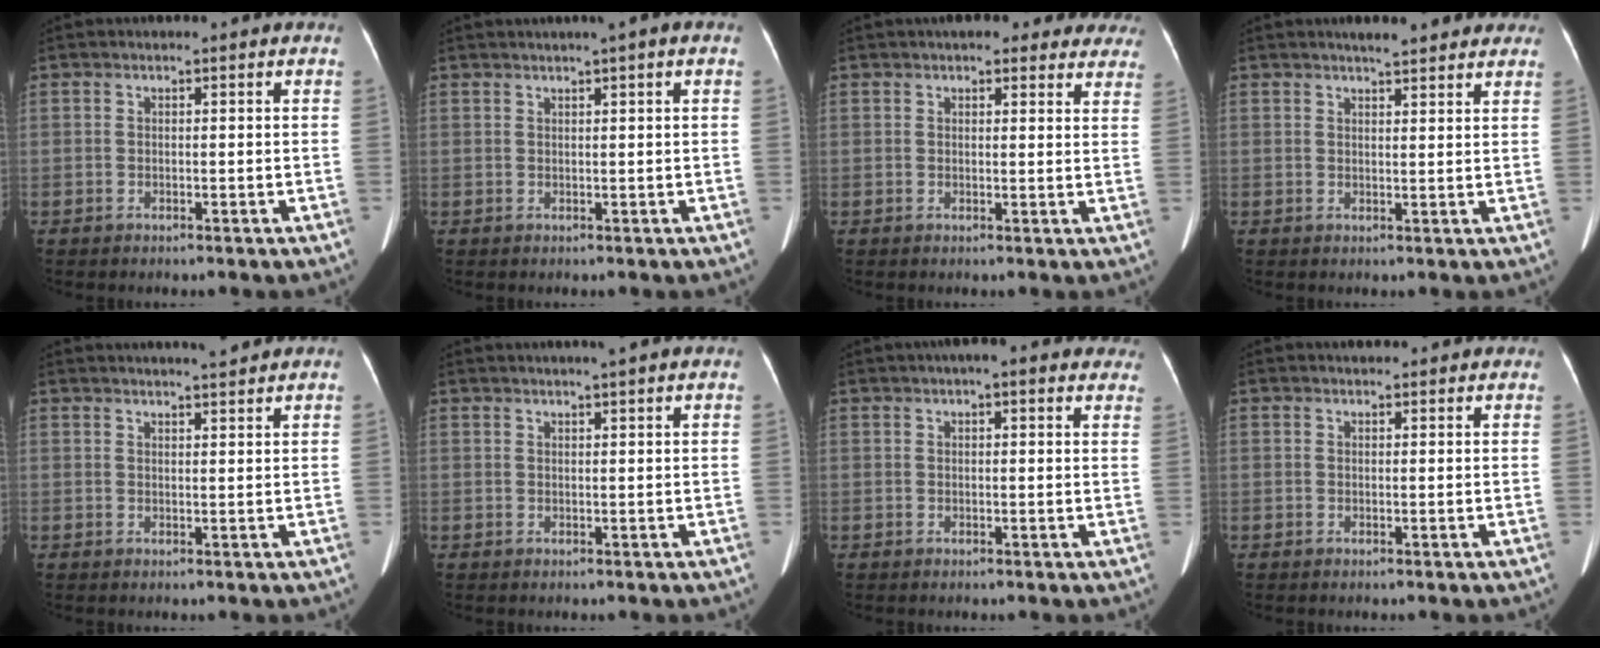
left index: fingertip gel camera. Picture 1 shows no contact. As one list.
[{"total": 3.0, "force": [1.8, -0.4, 2.4], "torque": [-0.039, 0.018, 0.031]}, {"total": 12.7, "force": [10.9, 3.8, 5.4], "torque": [-0.030, 0.014, 0.112]}, {"total": 7.1, "force": [6.1, 1.4, 3.4], "torque": [-0.036, 0.012, 0.068]}, {"total": 5.5, "force": [5.1, -0.3, 2.3], "torque": [-0.036, 0.008, 0.068]}, {"total": 4.0, "force": [3.4, -0.6, 2.1], "torque": [-0.030, 0.018, 0.047]}, {"total": 9.1, "force": [7.1, 2.1, 5.4], "torque": [-0.055, 0.021, 0.075]}, {"total": 4.1, "force": [3.6, 1.2, 1.5], "torque": [-0.018, 0.023, 0.040]}]